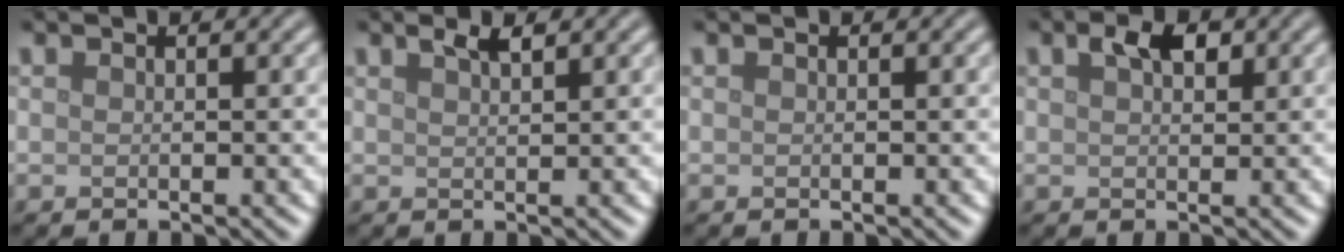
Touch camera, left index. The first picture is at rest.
{"total": 1.4, "force": [1.0, 0.3, 0.9], "torque": [-0.016, 0.001, 0.018]}
{"total": 0.0}
{"total": 2.4, "force": [1.2, 1.3, 1.7], "torque": [-0.029, 0.004, 0.022]}